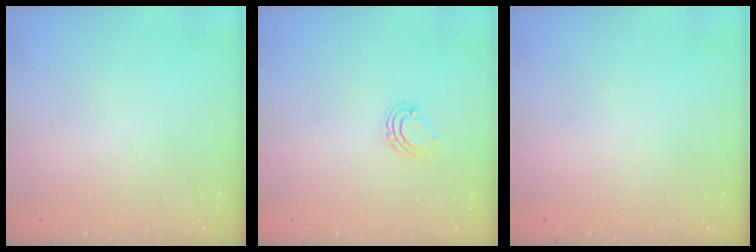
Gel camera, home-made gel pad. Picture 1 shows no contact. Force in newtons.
{"total": 4.9, "press": 4.8, "slide": 0.7}
{"total": 0.0}